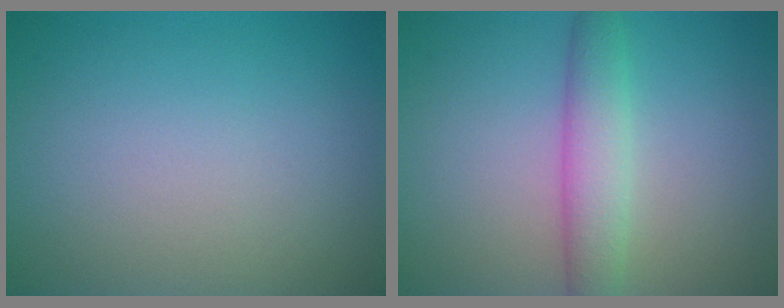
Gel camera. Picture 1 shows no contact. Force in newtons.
{"total": 3.6, "press": 3.6, "slide": 0.1}